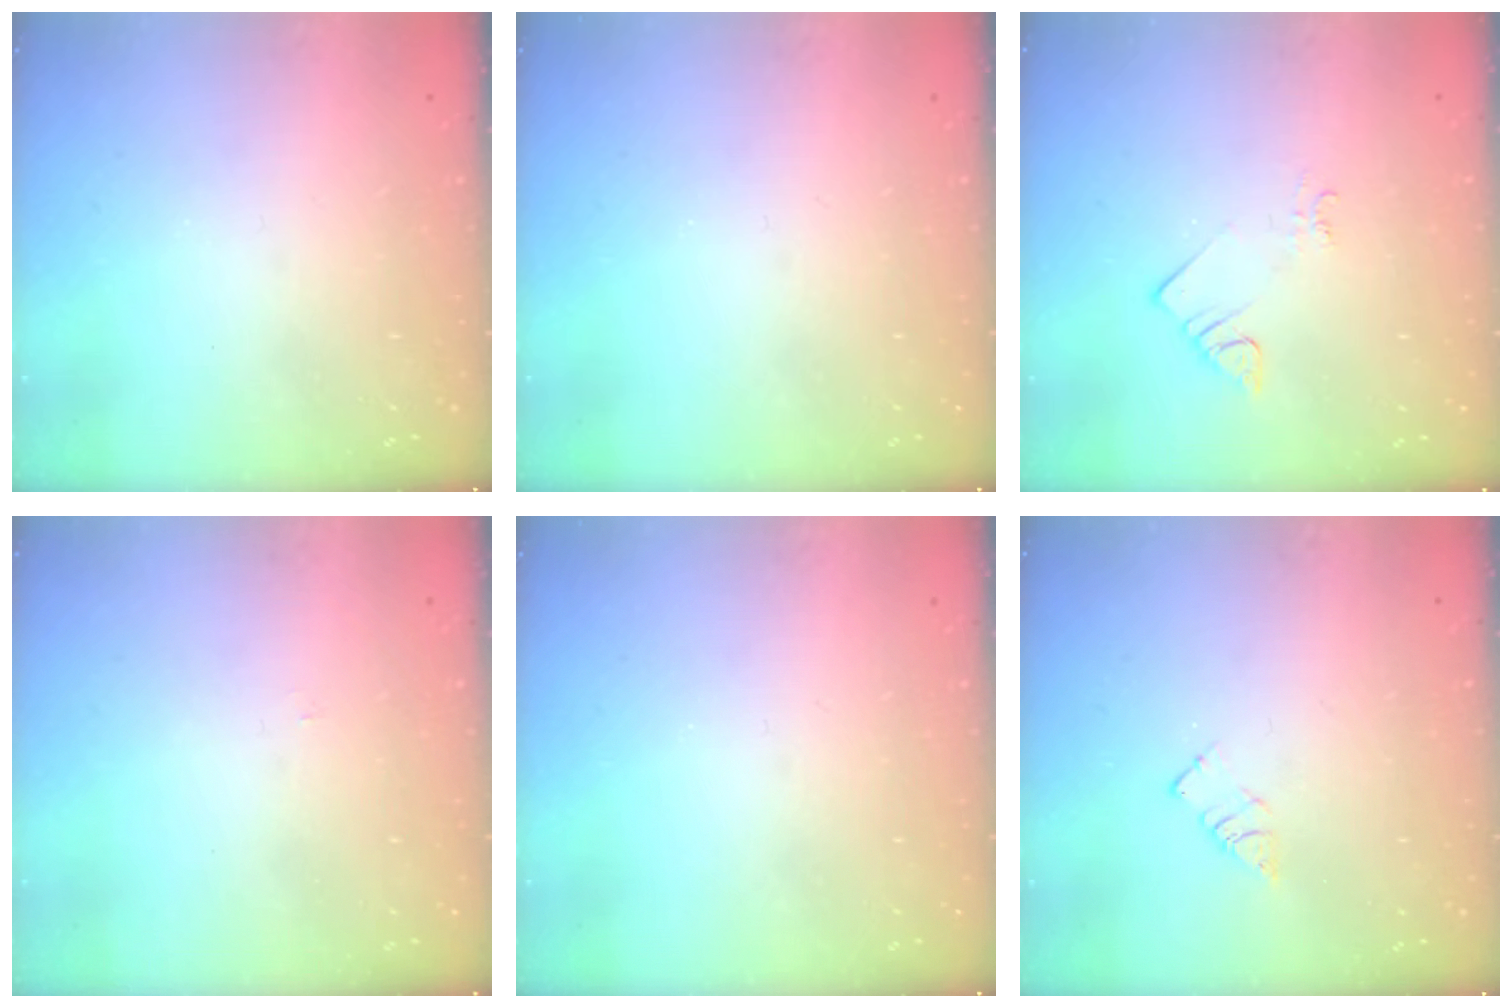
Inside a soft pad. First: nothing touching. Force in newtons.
{"total": 0.0}
{"total": 2.1, "press": 2.0, "slide": 0.5}
{"total": 2.2, "press": 2.2, "slide": 0.3}
{"total": 0.0}
{"total": 3.3, "press": 3.3, "slide": 0.3}